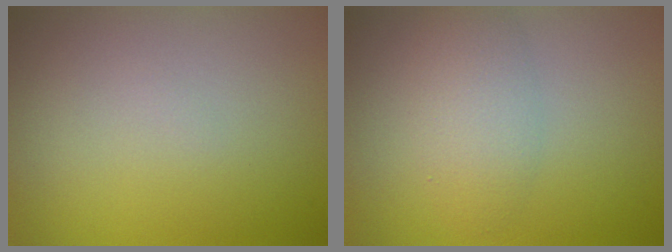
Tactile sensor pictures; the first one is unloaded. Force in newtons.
{"total": 3.3, "press": 3.3, "slide": 0.1}